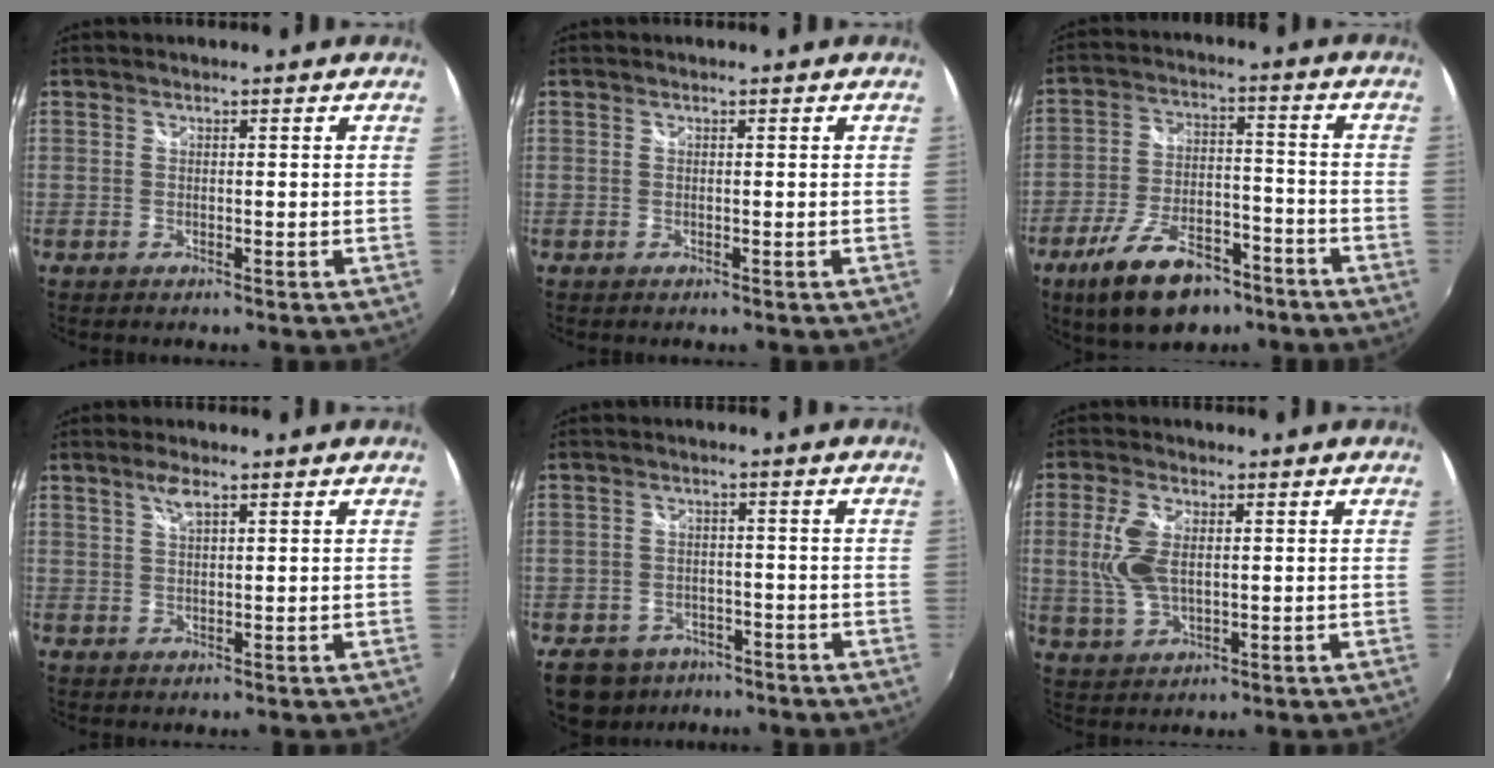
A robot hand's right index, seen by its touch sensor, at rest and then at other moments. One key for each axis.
{"total": 0.0}
{"total": 15.5, "fx": -10.3, "fy": 7.0, "fz": 9.2, "tx": -0.187, "ty": -0.005, "tz": -0.166}
{"total": 2.9, "fx": 1.7, "fy": 1.0, "fz": 2.2, "tx": -0.039, "ty": 0.004, "tz": 0.031}
{"total": 9.8, "fx": -6.4, "fy": 6.7, "fz": 3.3, "tx": -0.098, "ty": 0.013, "tz": -0.087}
{"total": 8.4, "fx": 1.0, "fy": 4.5, "fz": 7.0, "tx": -0.153, "ty": 0.002, "tz": 0.025}